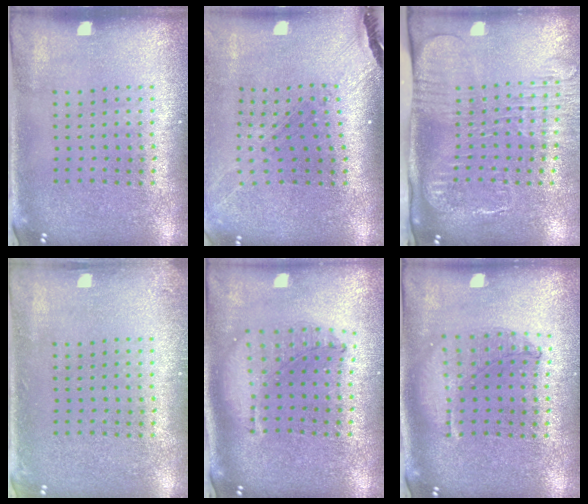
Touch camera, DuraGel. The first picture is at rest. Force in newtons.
{"total": 1.5, "press": 1.4, "slide": 0.5}
{"total": 2.6, "press": 2.0, "slide": 1.7}
{"total": 0.9, "press": 0.9, "slide": 0.1}
{"total": 1.3, "press": 1.2, "slide": 0.4}
{"total": 0.9, "press": 0.9, "slide": 0.3}